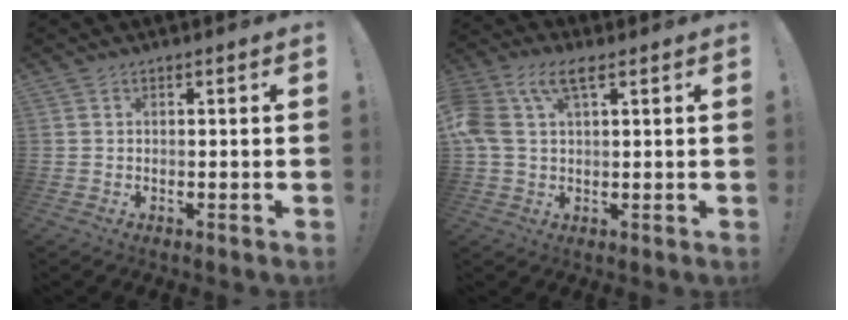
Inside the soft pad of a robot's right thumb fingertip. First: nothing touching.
{"total": 10.0, "force": [3.9, 5.2, 7.6], "torque": [-0.178, -0.003, 0.074]}